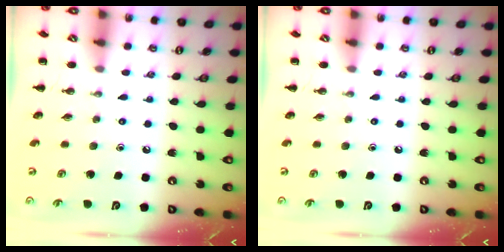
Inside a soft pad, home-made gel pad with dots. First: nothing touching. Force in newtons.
{"total": 0.0}